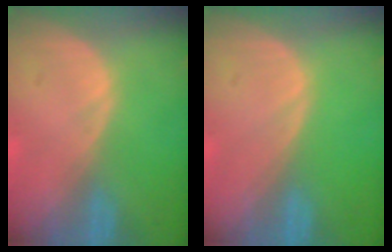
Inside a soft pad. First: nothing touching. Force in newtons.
{"total": 0.0}